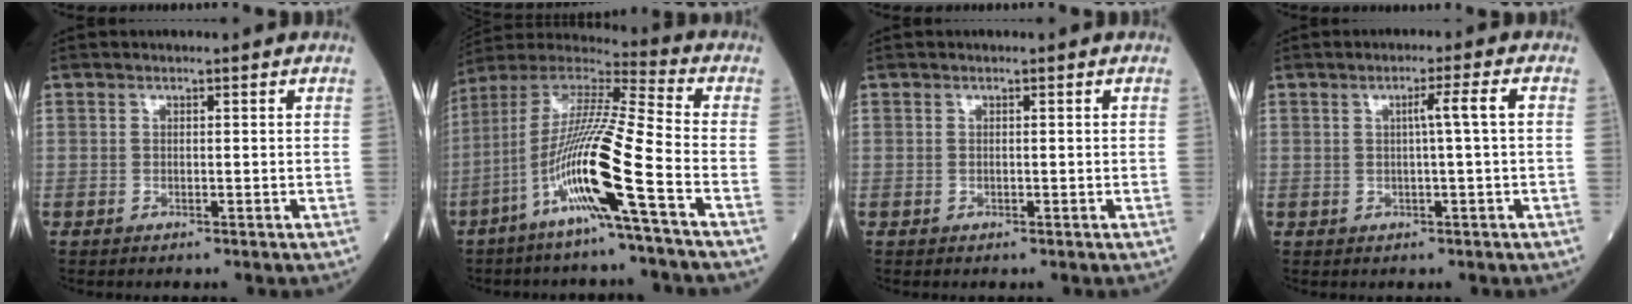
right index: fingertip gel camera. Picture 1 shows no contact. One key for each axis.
{"total": 15.7, "fx": -6.5, "fy": -1.1, "fz": 14.3, "tx": -0.288, "ty": -0.010, "tz": -0.132}
{"total": 0.0}
{"total": 3.1, "fx": 0.3, "fy": -0.8, "fz": 3.0, "tx": -0.050, "ty": 0.005, "tz": 0.006}